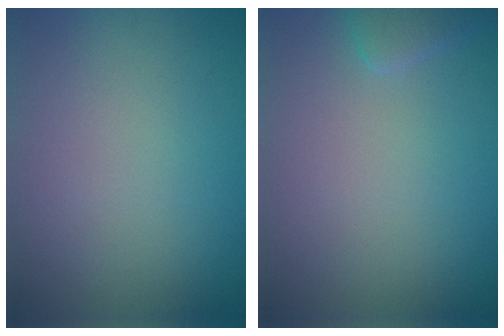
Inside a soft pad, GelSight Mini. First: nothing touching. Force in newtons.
{"total": 1.5, "press": 1.5, "slide": 0.1}